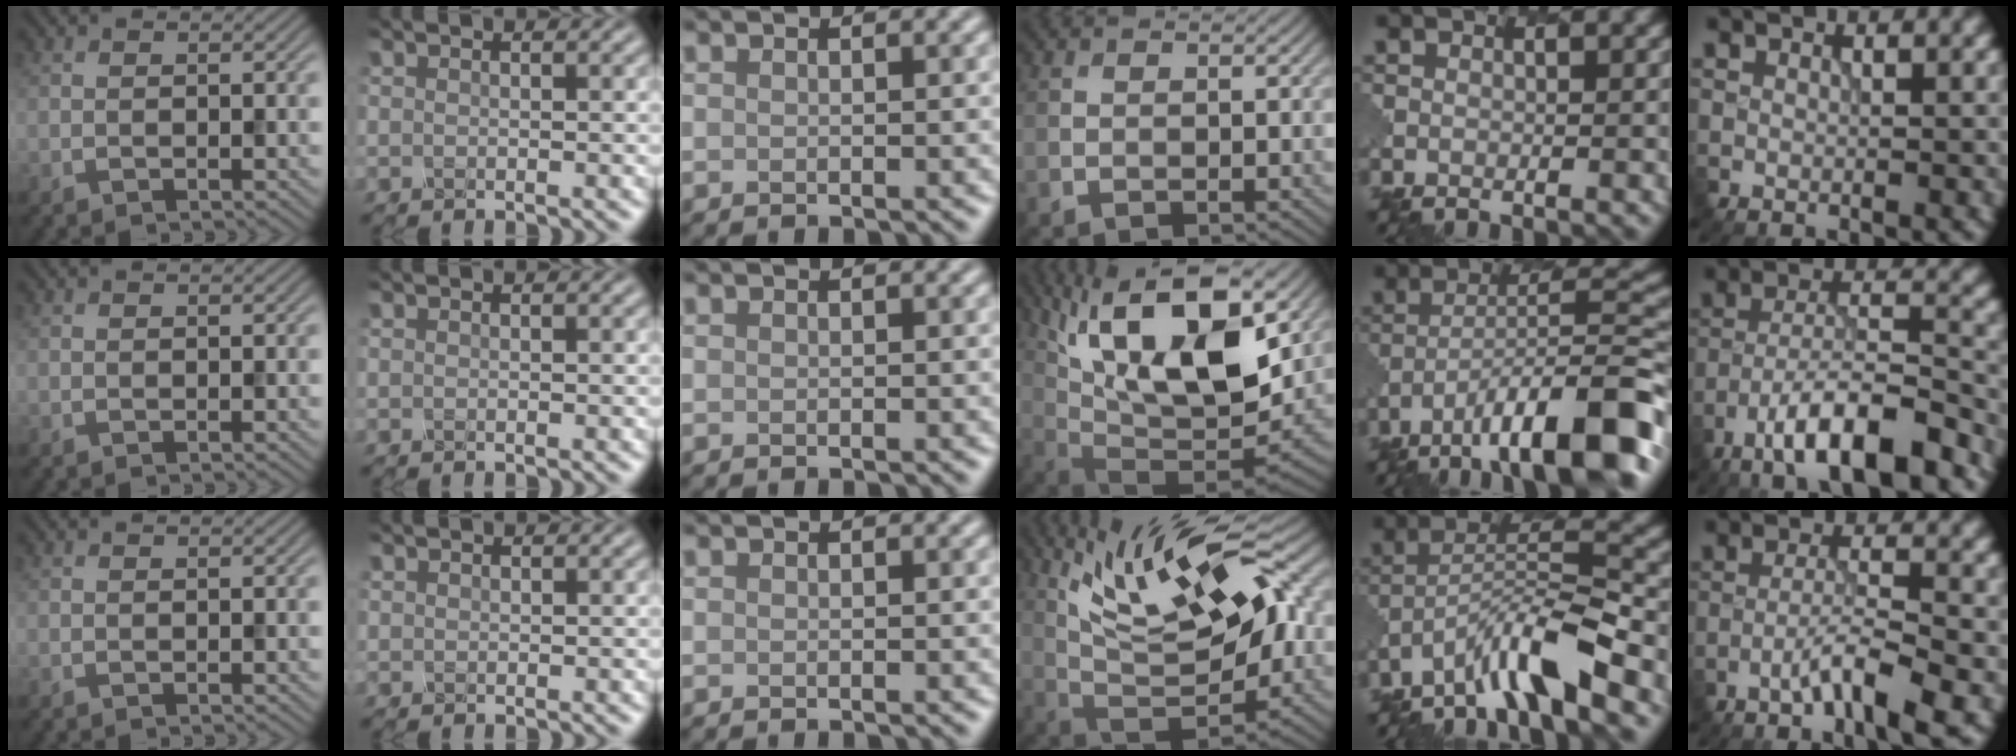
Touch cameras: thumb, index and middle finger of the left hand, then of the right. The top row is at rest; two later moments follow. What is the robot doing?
{"motion": "twist", "object": "rubiks cube"}